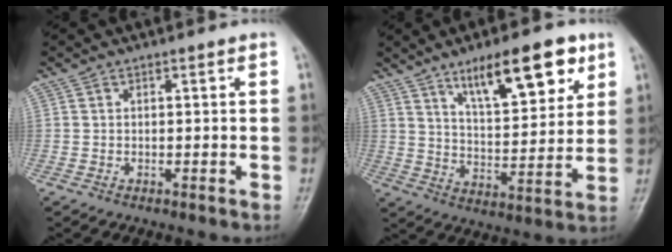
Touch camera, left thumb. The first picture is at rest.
{"total": 15.2, "force": [8.8, 5.5, 11.1], "torque": [-0.142, -0.041, 0.145]}